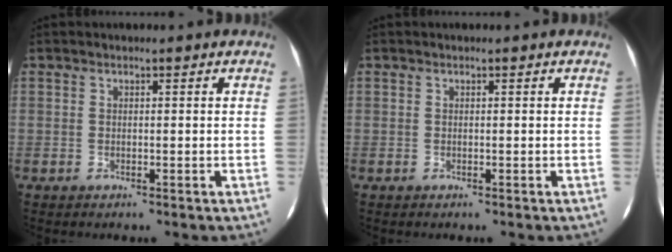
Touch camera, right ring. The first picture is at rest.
{"total": 0.0}